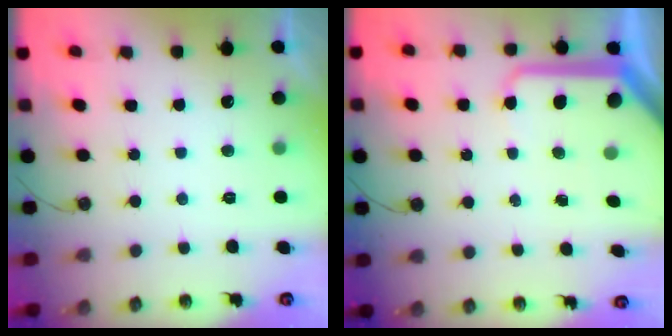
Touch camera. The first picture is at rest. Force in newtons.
{"total": 11.3, "press": 11.2, "slide": 1.1}